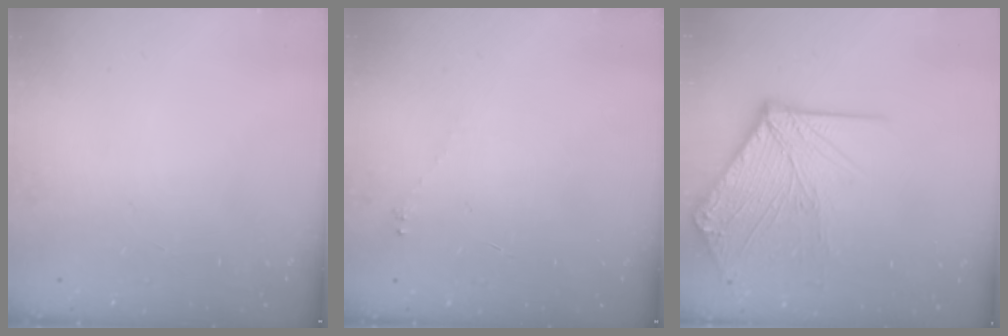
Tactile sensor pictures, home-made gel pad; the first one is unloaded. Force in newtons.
{"total": 1.7, "press": 1.6, "slide": 0.2}
{"total": 12.5, "press": 12.4, "slide": 1.9}